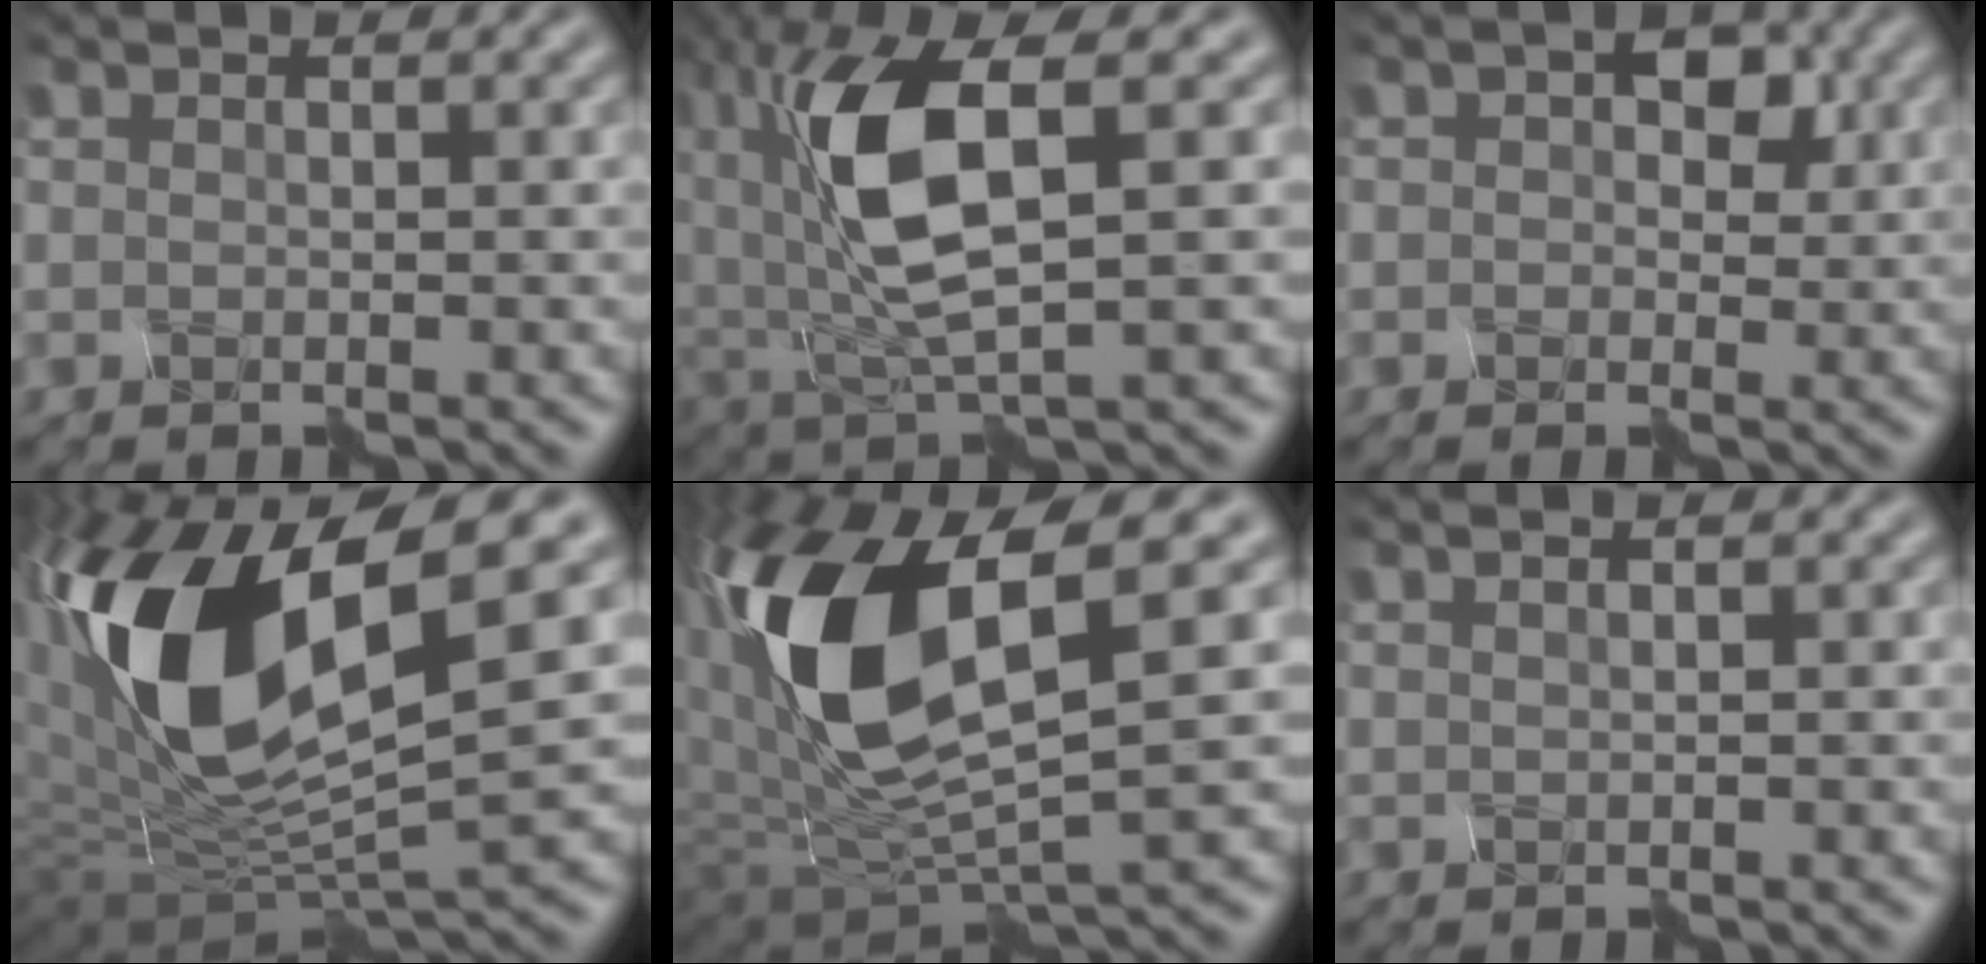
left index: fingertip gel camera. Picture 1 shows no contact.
{"total": 8.8, "force": [1.4, 3.3, 8.0], "torque": [-0.174, 0.004, 0.026]}
{"total": 3.4, "force": [0.1, 2.5, 2.3], "torque": [-0.030, 0.000, -0.004]}
{"total": 15.6, "force": [3.1, 6.9, 13.6], "torque": [-0.278, 0.000, 0.045]}
{"total": 12.6, "force": [2.3, 4.9, 11.3], "torque": [-0.239, 0.001, 0.040]}
{"total": 0.8, "force": [0.7, -0.2, 0.4], "torque": [-0.009, 0.003, 0.009]}